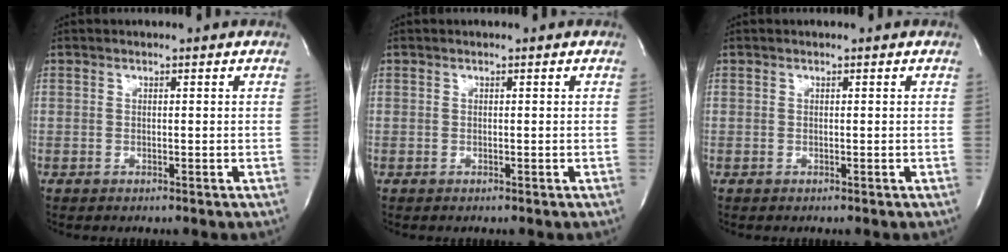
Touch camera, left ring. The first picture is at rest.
{"total": 0.0}
{"total": 0.0}